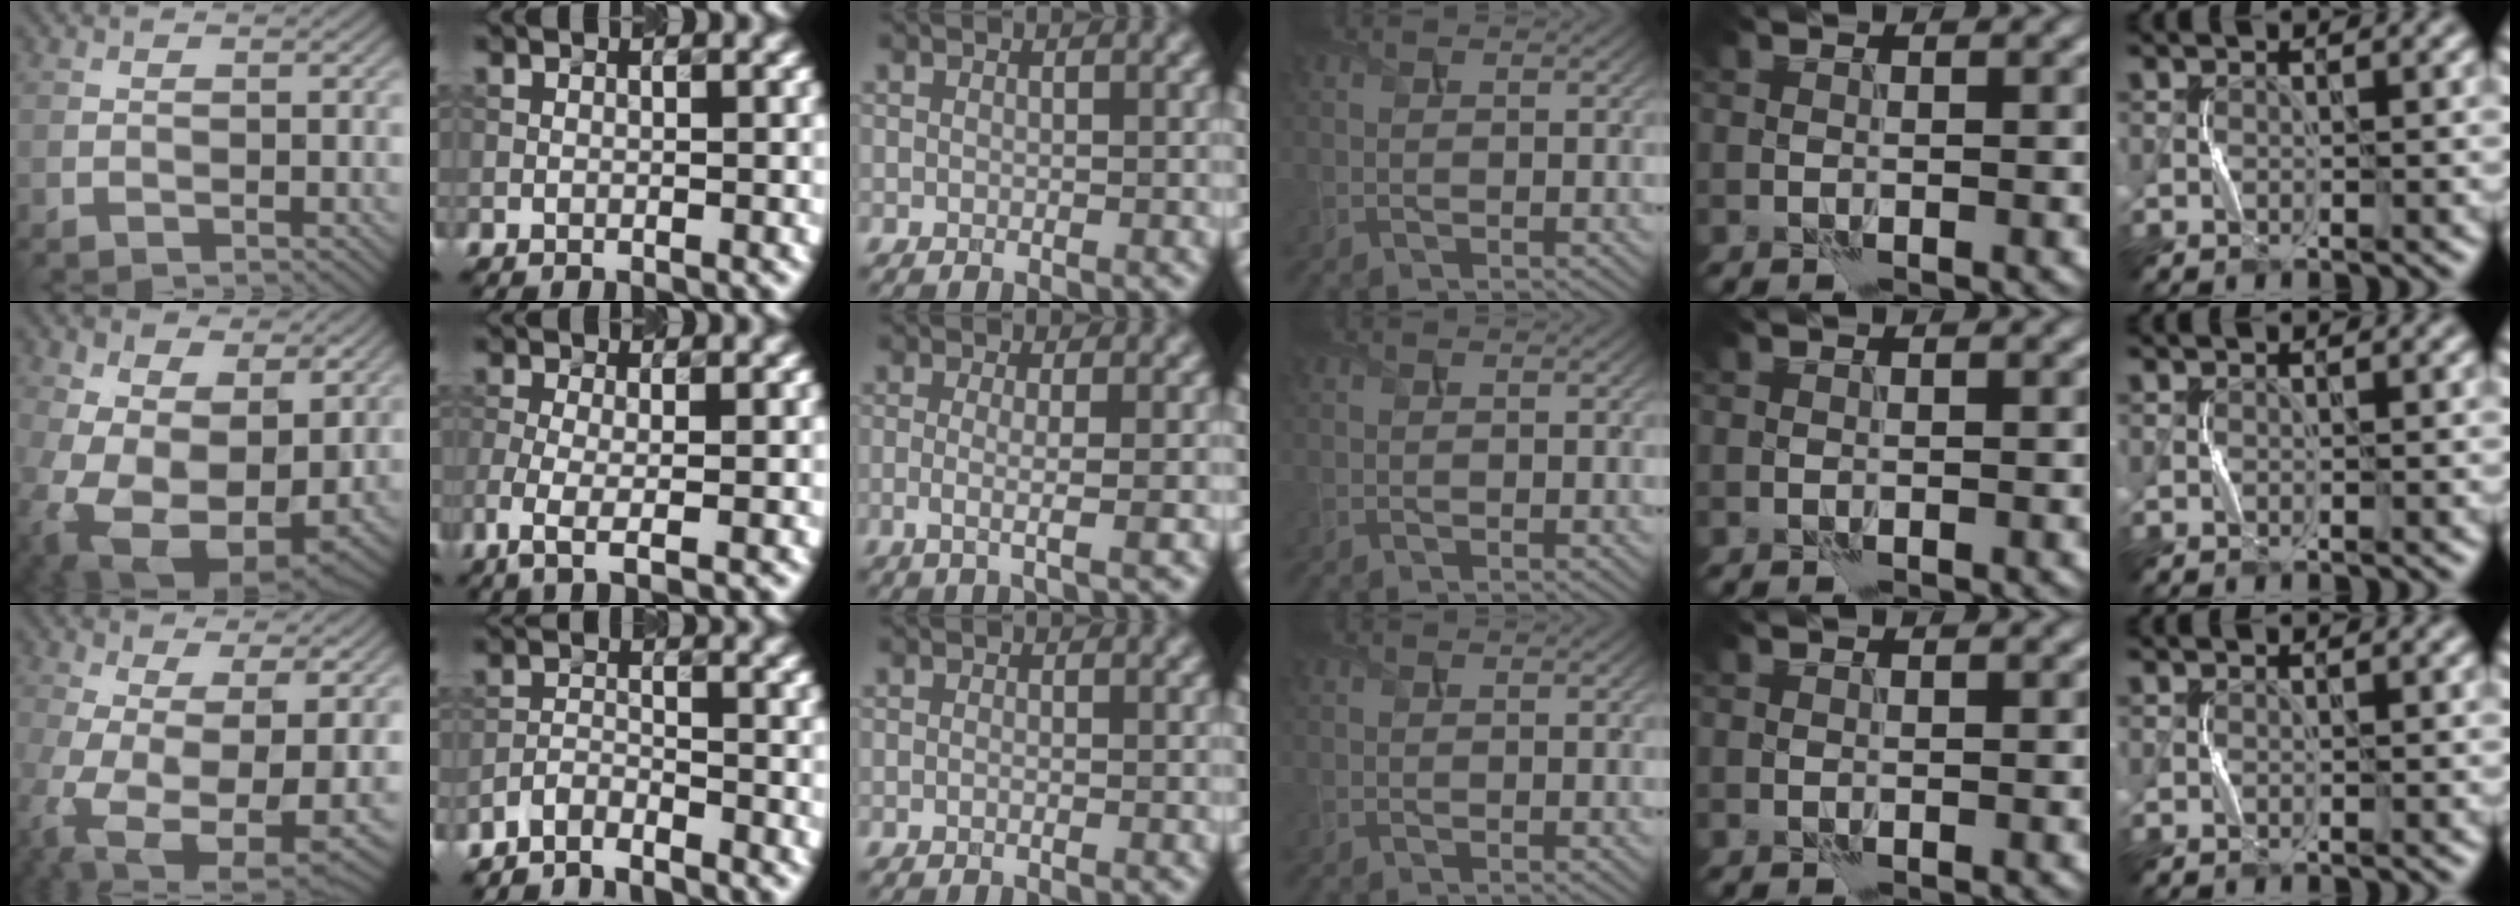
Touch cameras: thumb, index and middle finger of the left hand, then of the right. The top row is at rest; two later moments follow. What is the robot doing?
{"motion": "squeeze", "object": "sponge"}